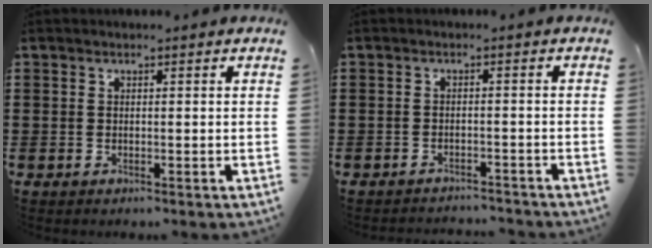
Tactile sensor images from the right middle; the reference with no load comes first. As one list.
[{"total": 1.9, "force": [-1.9, 0.1, 0.0], "torque": [-0.006, 0.000, -0.041]}]